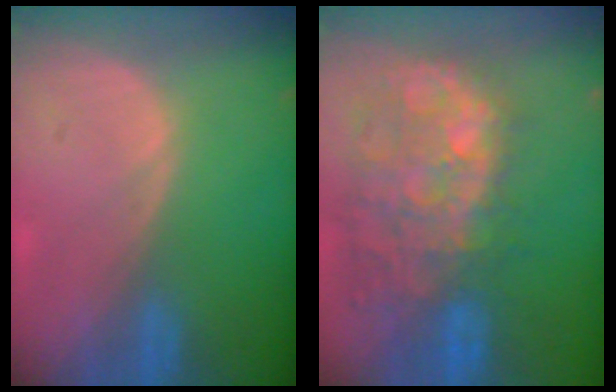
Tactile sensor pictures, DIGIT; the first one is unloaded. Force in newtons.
{"total": 12.9, "press": 11.6, "slide": 5.8}